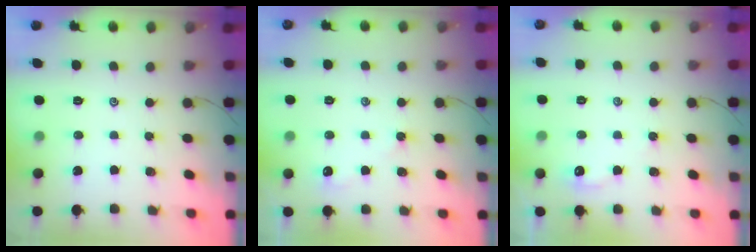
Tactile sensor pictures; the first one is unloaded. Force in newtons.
{"total": 1.9, "press": 1.8, "slide": 0.4}
{"total": 1.8, "press": 1.8, "slide": 0.3}